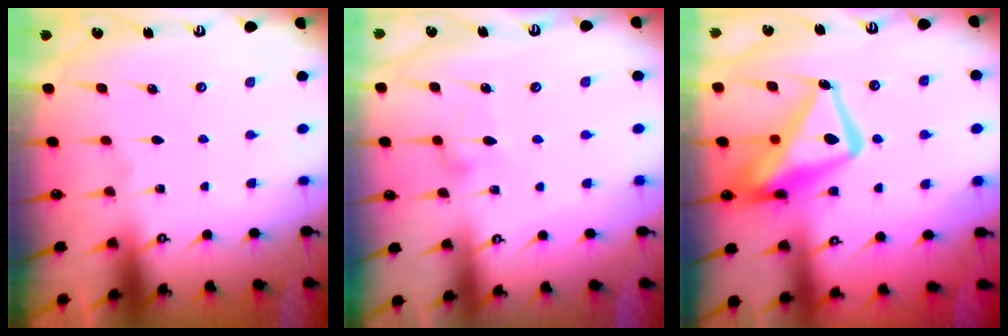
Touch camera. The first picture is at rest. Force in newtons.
{"total": 7.8, "press": 7.8, "slide": 0.4}
{"total": 15.8, "press": 15.8, "slide": 1.6}